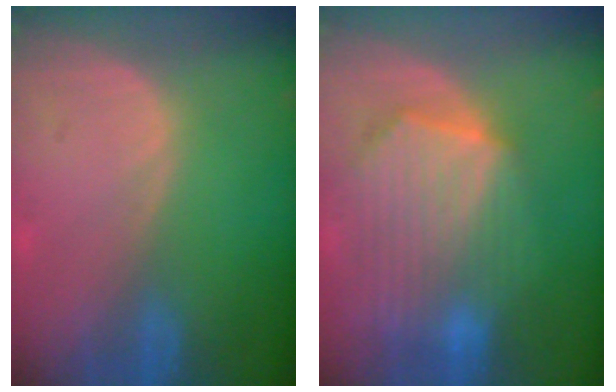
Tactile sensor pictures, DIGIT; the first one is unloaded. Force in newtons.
{"total": 10.4, "press": 9.1, "slide": 5.1}